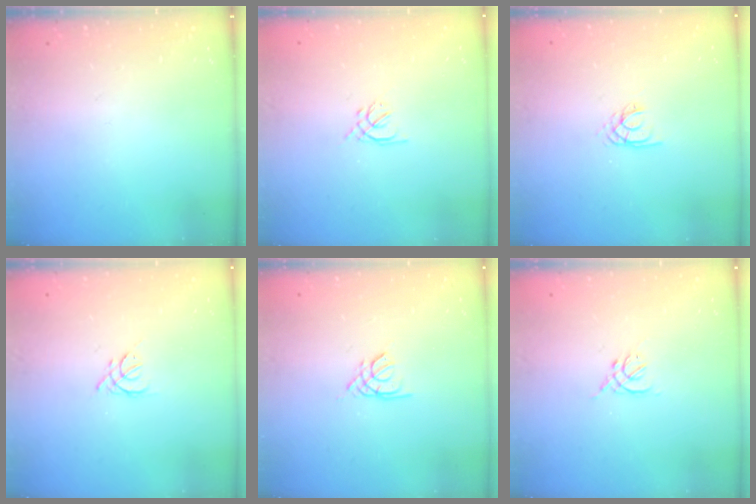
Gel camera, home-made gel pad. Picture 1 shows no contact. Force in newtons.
{"total": 1.7, "press": 1.6, "slide": 0.5}
{"total": 2.1, "press": 2.1, "slide": 0.4}
{"total": 2.6, "press": 2.5, "slide": 0.6}
{"total": 2.1, "press": 2.1, "slide": 0.4}
{"total": 1.7, "press": 1.6, "slide": 0.6}